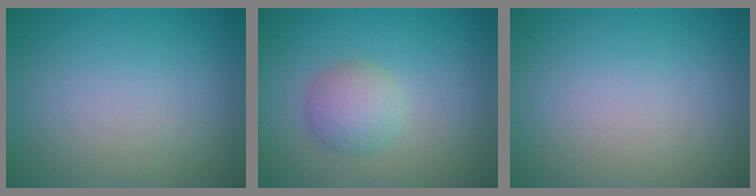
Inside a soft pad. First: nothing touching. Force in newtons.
{"total": 3.0, "press": 3.0, "slide": 0.1}
{"total": 0.0}